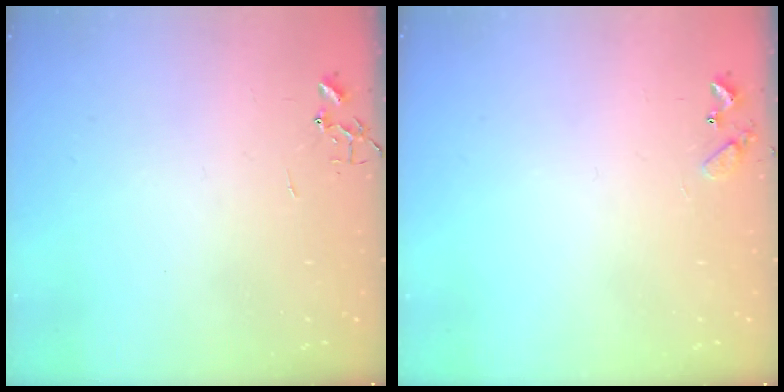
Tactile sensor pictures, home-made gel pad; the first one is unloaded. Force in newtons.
{"total": 7.0, "press": 7.0, "slide": 0.6}